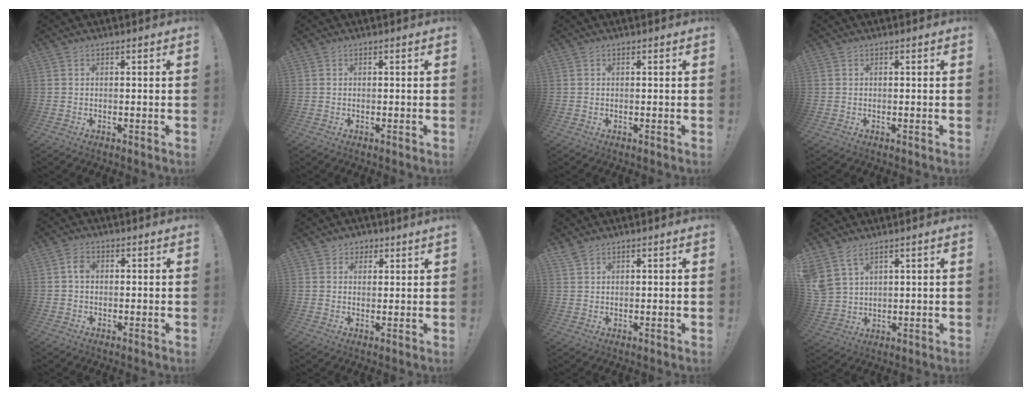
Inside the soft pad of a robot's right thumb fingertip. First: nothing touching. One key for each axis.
{"total": 0.0}
{"total": 0.0}
{"total": 0.0}
{"total": 3.4, "fx": -0.1, "fy": 2.7, "fz": 2.1, "tx": -0.038, "ty": 0.010, "tz": -0.002}
{"total": 2.6, "fx": 1.9, "fy": 1.6, "fz": 0.3, "tx": 0.000, "ty": -0.010, "tz": 0.034}
{"total": 2.0, "fx": 1.6, "fy": 0.4, "fz": 1.1, "tx": -0.018, "ty": -0.009, "tz": 0.029}
{"total": 6.1, "fx": 4.7, "fy": 2.8, "fz": 2.7, "tx": -0.064, "ty": -0.016, "tz": 0.096}